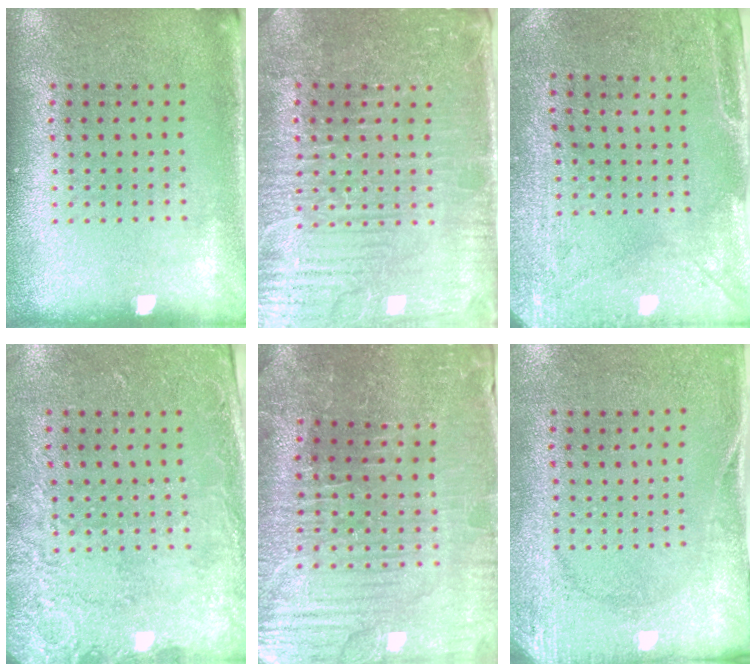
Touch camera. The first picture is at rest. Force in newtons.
{"total": 4.7, "press": 4.5, "slide": 1.6}
{"total": 3.0, "press": 2.4, "slide": 1.8}
{"total": 2.6, "press": 1.9, "slide": 1.8}
{"total": 3.6, "press": 3.6, "slide": 0.4}
{"total": 2.7, "press": 2.1, "slide": 1.7}